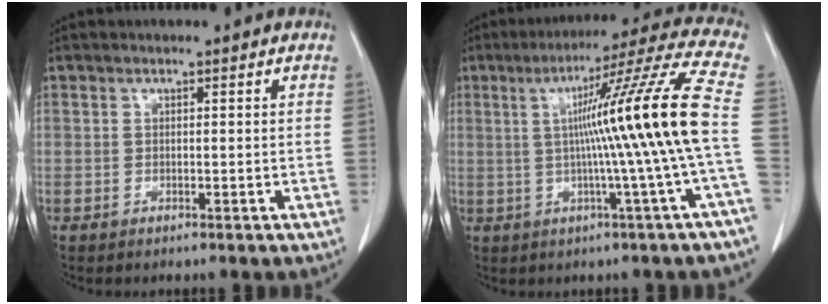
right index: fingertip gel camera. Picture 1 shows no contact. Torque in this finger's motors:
{"motor_torque": [1.45, 0.03, 0.52, 0.21]}